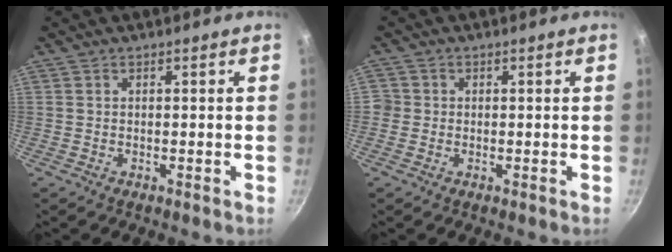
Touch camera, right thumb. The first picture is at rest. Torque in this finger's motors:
{"motor_torque": [-0.10, -0.10, 0.19, 0.12, 0.01]}